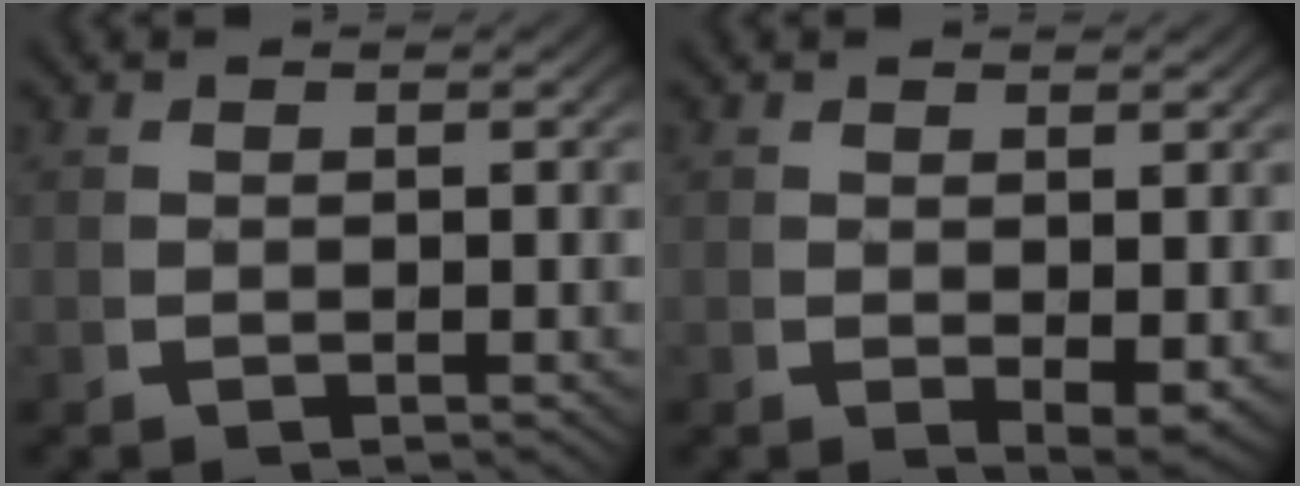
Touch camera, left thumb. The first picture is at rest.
{"total": 2.0, "force": [0.2, 0.9, 1.8], "torque": [-0.024, -0.013, 0.010]}